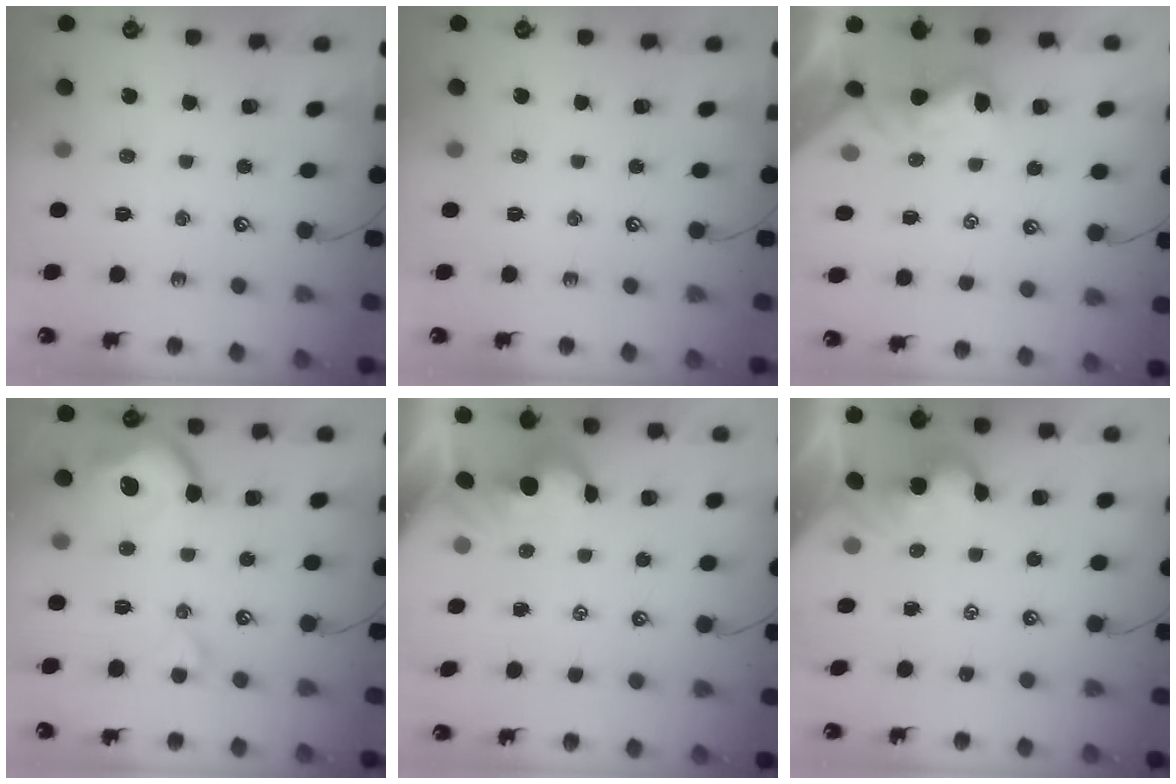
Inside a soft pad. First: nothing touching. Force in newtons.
{"total": 0.0}
{"total": 1.4, "press": 1.3, "slide": 0.5}
{"total": 12.4, "press": 12.2, "slide": 1.9}
{"total": 1.9, "press": 1.8, "slide": 0.7}
{"total": 2.1, "press": 2.0, "slide": 0.5}